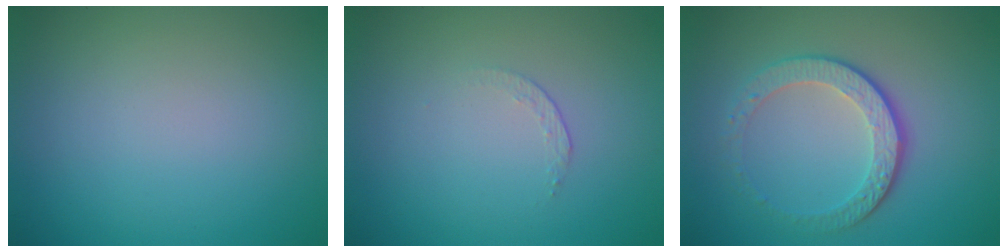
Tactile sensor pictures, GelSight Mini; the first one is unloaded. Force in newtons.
{"total": 0.7, "press": 0.4, "slide": 0.6}
{"total": 4.2, "press": 3.1, "slide": 2.8}